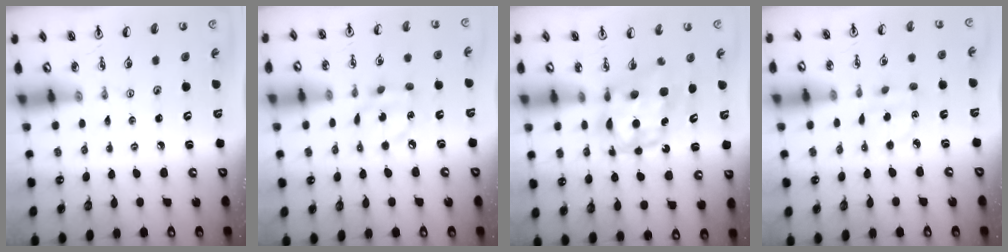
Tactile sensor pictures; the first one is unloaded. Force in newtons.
{"total": 8.8, "press": 8.8, "slide": 0.4}
{"total": 7.1, "press": 7.1, "slide": 0.9}
{"total": 3.1, "press": 3.0, "slide": 0.6}